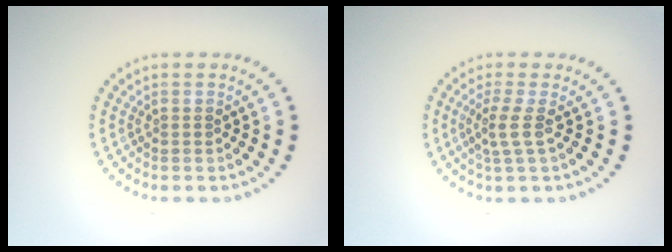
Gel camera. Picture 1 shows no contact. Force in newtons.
{"total": 2.0, "press": 1.5, "slide": 1.3}